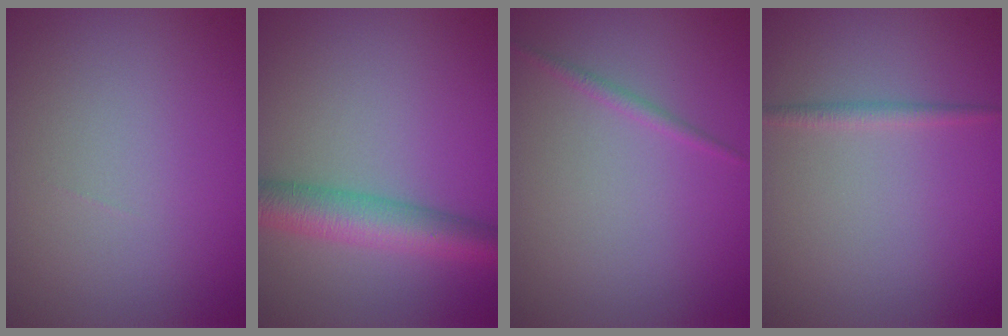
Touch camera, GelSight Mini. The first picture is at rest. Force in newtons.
{"total": 5.2, "press": 5.2, "slide": 0.2}
{"total": 0.9, "press": 0.9, "slide": 0.0}
{"total": 1.1, "press": 1.1, "slide": 0.1}